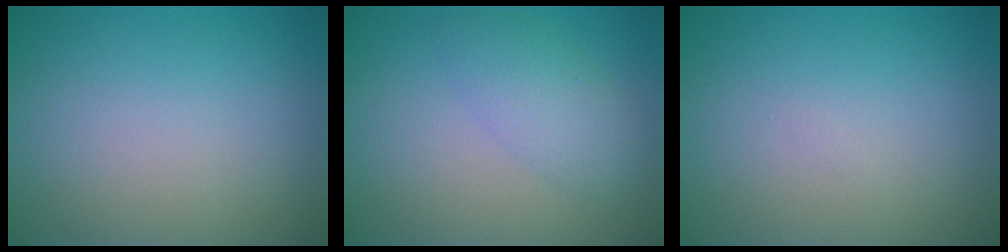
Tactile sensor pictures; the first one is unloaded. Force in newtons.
{"total": 1.9, "press": 1.9, "slide": 0.2}
{"total": 0.0}